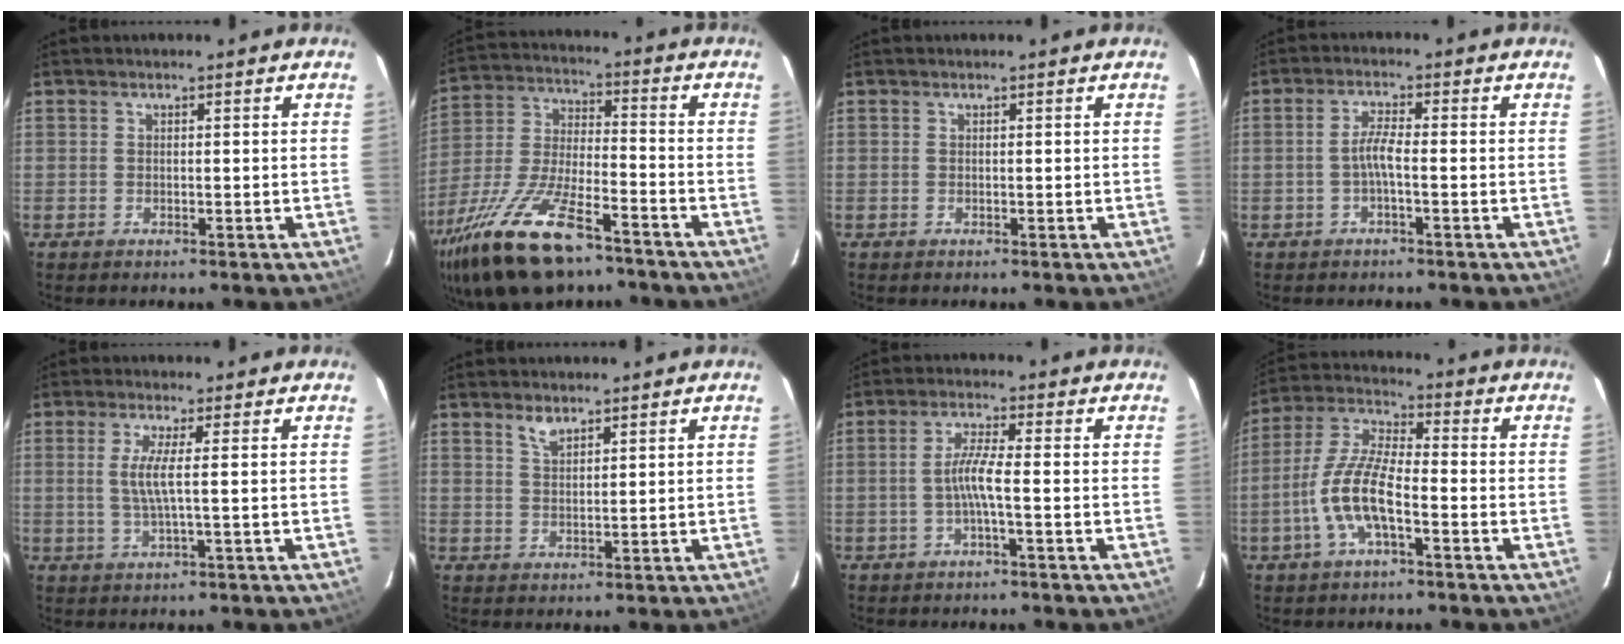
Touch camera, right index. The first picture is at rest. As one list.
[{"total": 21.9, "force": [-14.6, 7.6, 14.4], "torque": [-0.303, -0.033, -0.263]}, {"total": 0.0}, {"total": 3.0, "force": [-1.0, 0.1, 2.8], "torque": [-0.060, 0.006, -0.021]}, {"total": 4.2, "force": [0.3, -0.4, 4.2], "torque": [-0.084, -0.004, 0.006]}, {"total": 2.6, "force": [2.0, 0.9, 1.4], "torque": [-0.026, 0.002, 0.037]}, {"total": 4.2, "force": [-1.3, -0.3, 4.0], "torque": [-0.085, 0.005, -0.024]}, {"total": 10.6, "force": [-3.9, 3.1, 9.4], "torque": [-0.205, 0.004, -0.076]}]